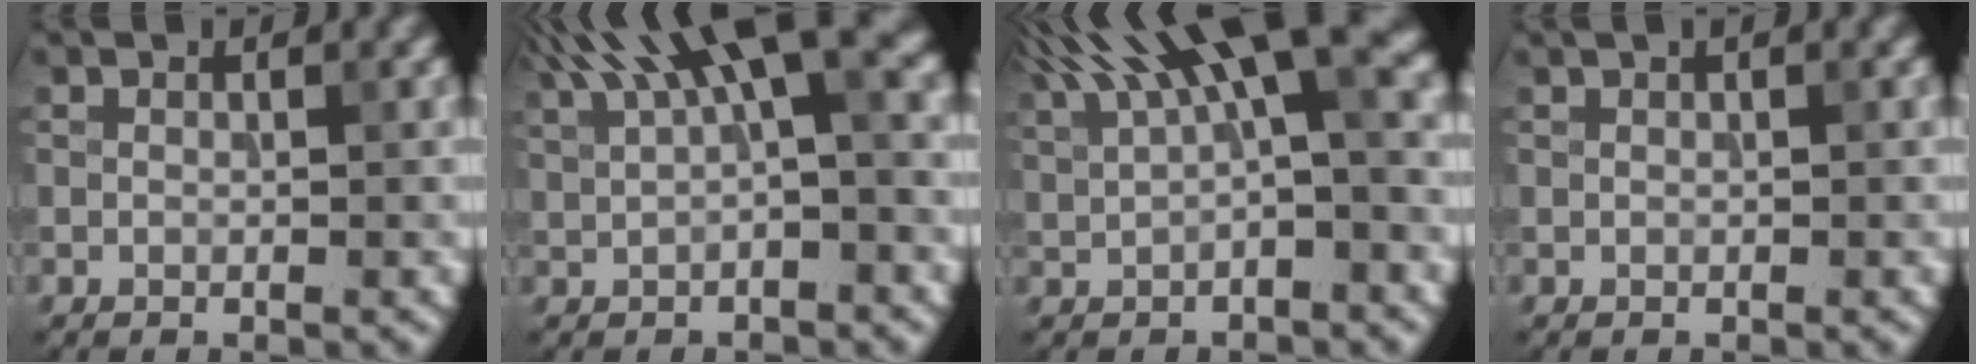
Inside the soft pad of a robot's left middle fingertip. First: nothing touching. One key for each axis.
{"total": 9.1, "fx": 4.1, "fy": 2.6, "fz": 7.7, "tx": -0.130, "ty": 0.021, "tz": 0.070}
{"total": 10.1, "fx": 4.4, "fy": 2.7, "fz": 8.7, "tx": -0.146, "ty": 0.022, "tz": 0.074}
{"total": 0.6, "fx": 0.4, "fy": 0.1, "fz": 0.5, "tx": -0.007, "ty": 0.003, "tz": 0.004}